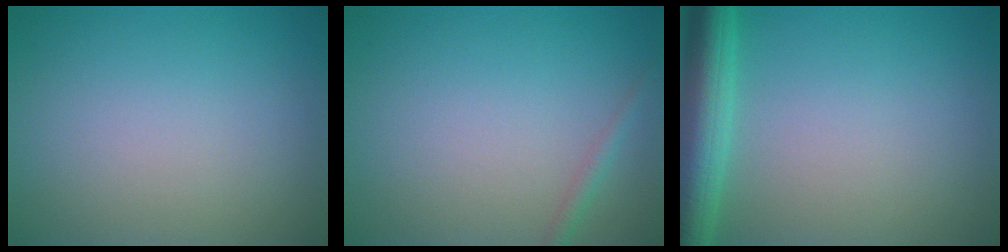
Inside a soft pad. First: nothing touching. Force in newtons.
{"total": 1.1, "press": 1.1, "slide": 0.1}
{"total": 5.3, "press": 5.3, "slide": 0.2}